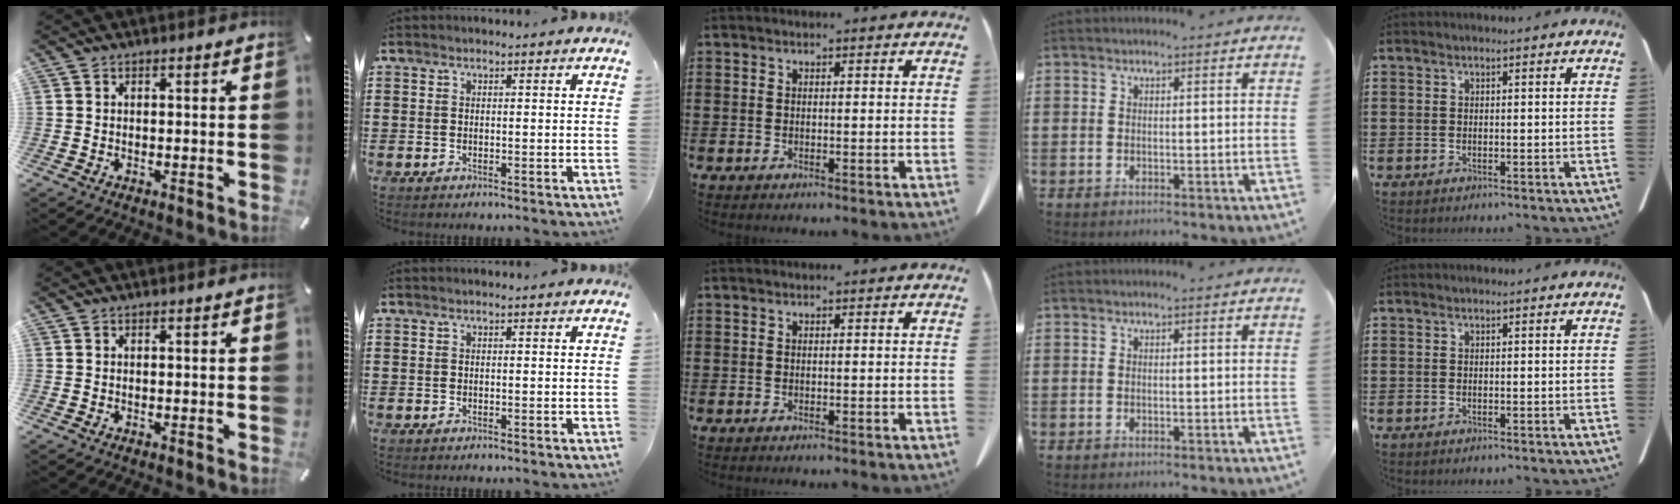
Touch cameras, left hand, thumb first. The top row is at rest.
{}